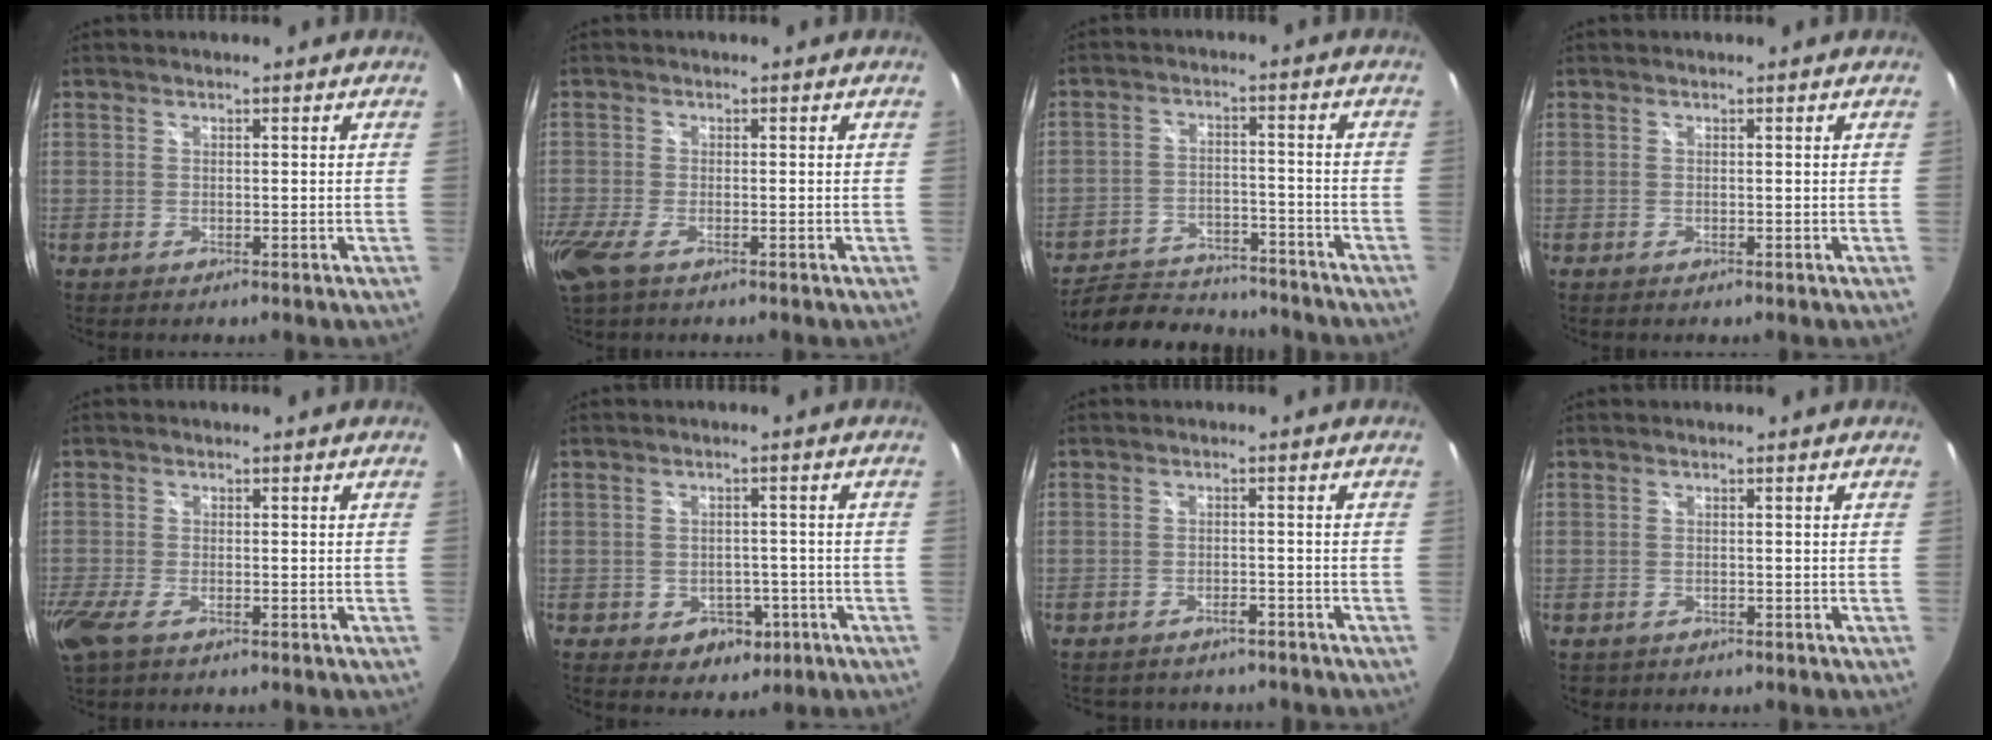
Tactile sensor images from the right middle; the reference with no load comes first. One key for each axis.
{"total": 5.5, "fx": -3.0, "fy": 1.8, "fz": 4.2, "tx": -0.100, "ty": -0.023, "tz": -0.058}
{"total": 14.5, "fx": -13.1, "fy": 4.5, "fz": 4.6, "tx": -0.109, "ty": 0.008, "tz": -0.192}
{"total": 0.0}
{"total": 5.1, "fx": -2.9, "fy": 1.8, "fz": 3.8, "tx": -0.093, "ty": -0.020, "tz": -0.057}
{"total": 5.4, "fx": -2.2, "fy": 4.4, "fz": 2.3, "tx": -0.047, "ty": 0.006, "tz": -0.014}
{"total": 5.4, "fx": -4.6, "fy": 2.2, "fz": 1.6, "tx": -0.038, "ty": -0.008, "tz": -0.060}
{"total": 1.1, "fx": -0.5, "fy": 0.9, "fz": 0.3, "tx": -0.008, "ty": -0.004, "tz": -0.006}